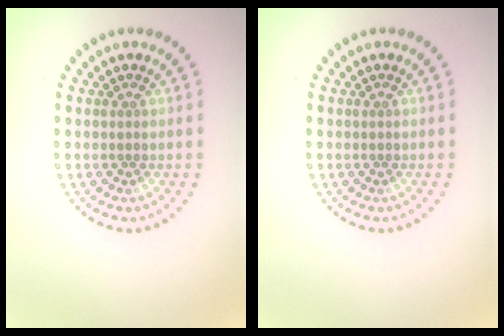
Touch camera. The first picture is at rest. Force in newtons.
{"total": 0.0}